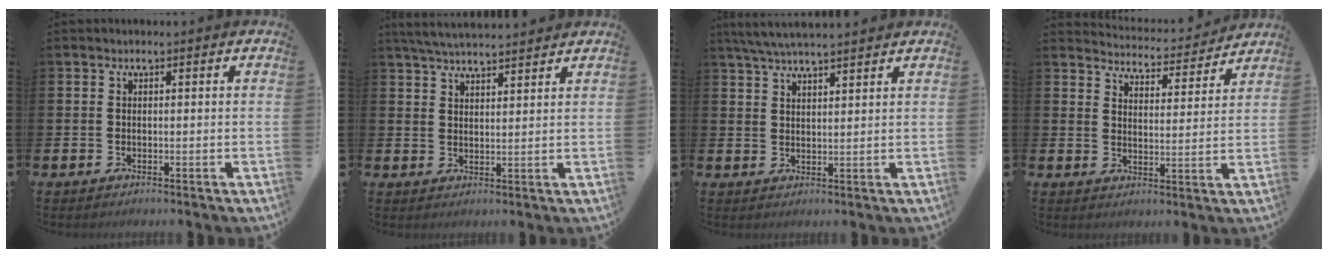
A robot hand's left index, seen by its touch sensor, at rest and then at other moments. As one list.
[{"total": 4.5, "force": [4.4, 0.4, 0.9], "torque": [-0.027, -0.019, 0.079]}, {"total": 4.9, "force": [4.5, 0.3, 1.8], "torque": [-0.044, -0.013, 0.081]}, {"total": 4.4, "force": [4.4, 0.4, 0.1], "torque": [-0.018, -0.039, 0.074]}]